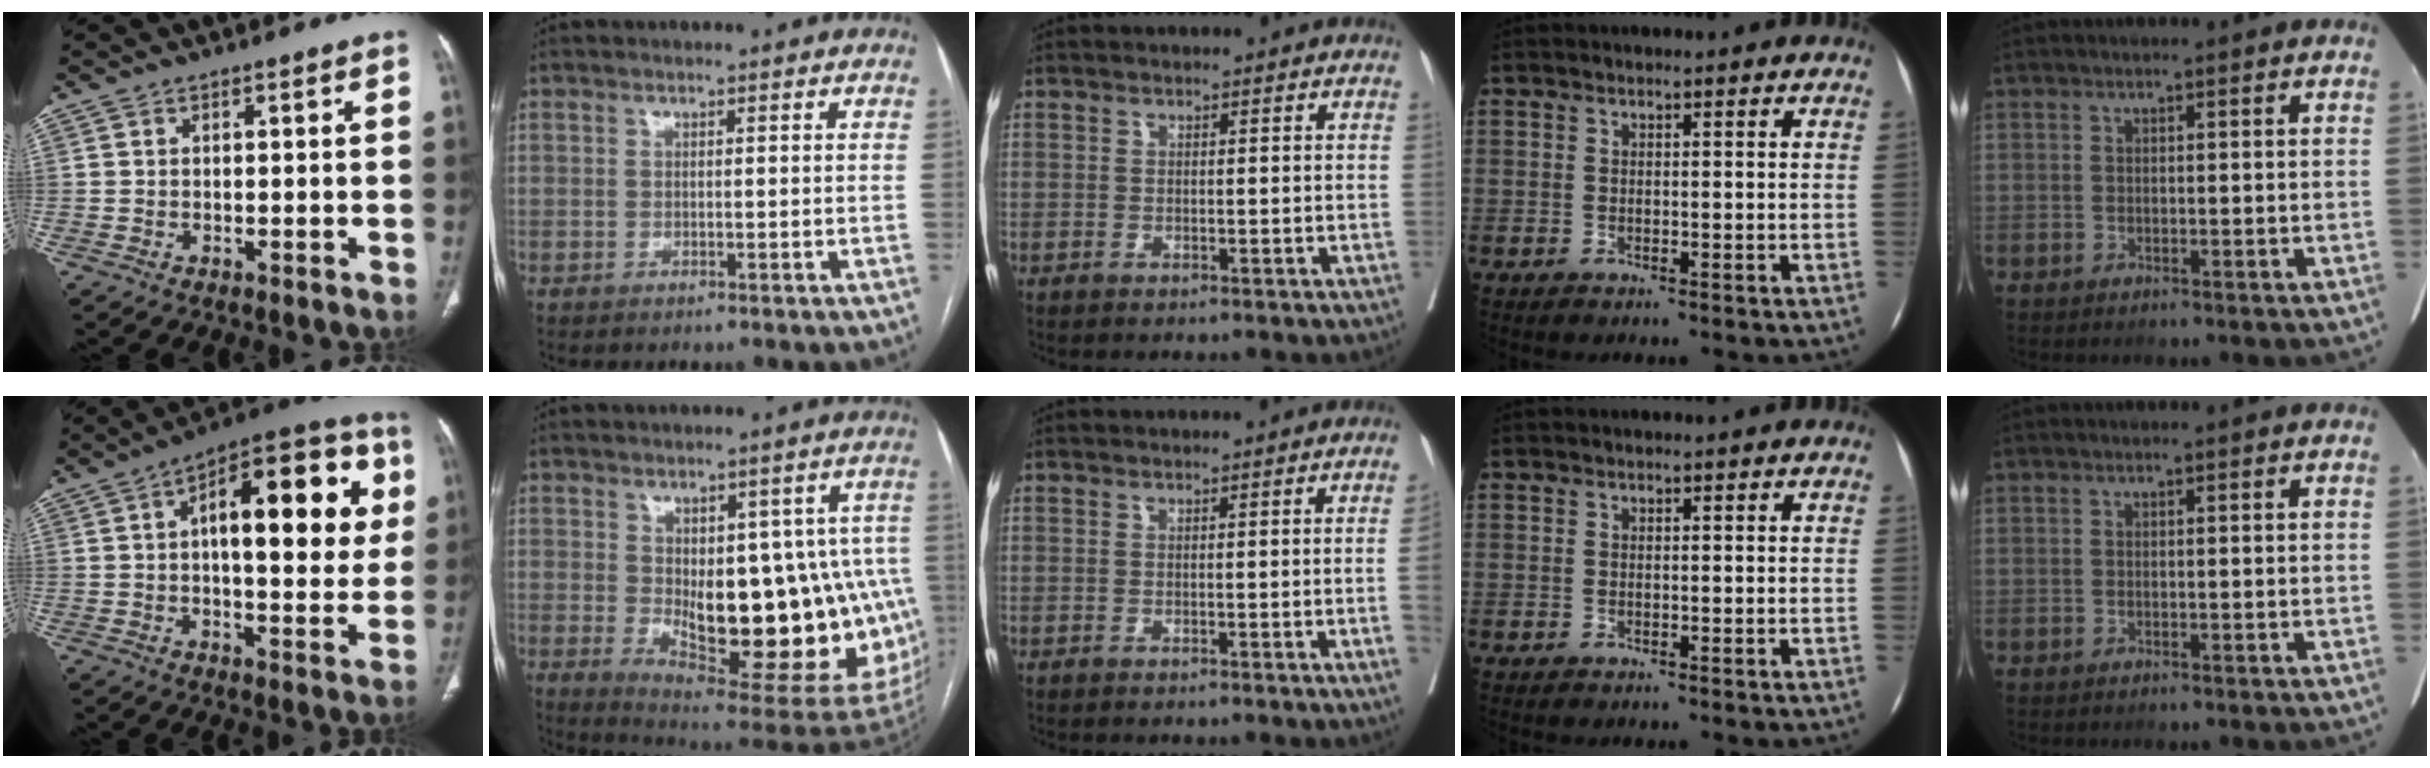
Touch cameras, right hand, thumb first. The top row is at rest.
{"thumb": {"total": 22.7, "force": [4.8, 9.7, 19.9], "torque": [-0.235, 0.020, 0.055]}, "index": {"total": 21.9, "force": [-3.0, 9.3, 19.6], "torque": [-0.185, 0.006, -0.010]}, "middle": {"total": 2.6, "force": [-0.5, -0.6, 2.5], "torque": [-0.034, 0.001, -0.002]}}